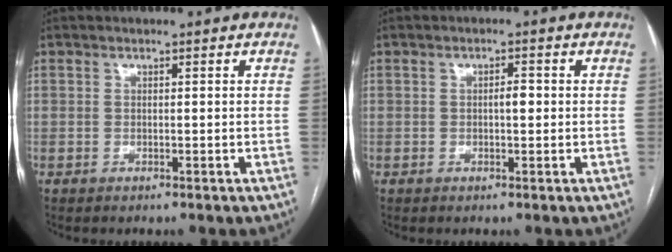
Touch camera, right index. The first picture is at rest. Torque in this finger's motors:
{"motor_torque": [0.38, 0.01, 0.15, 0.04]}